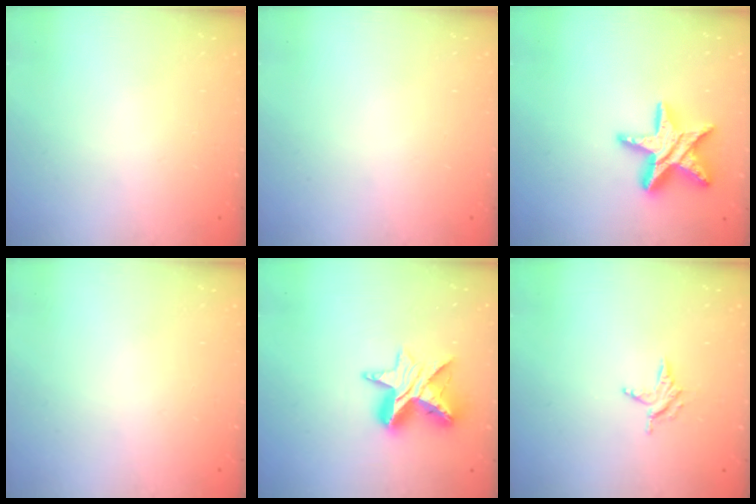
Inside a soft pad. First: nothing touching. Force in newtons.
{"total": 0.0}
{"total": 15.9, "press": 15.9, "slide": 1.2}
{"total": 0.0}
{"total": 10.8, "press": 10.7, "slide": 0.9}
{"total": 3.9, "press": 3.9, "slide": 0.4}